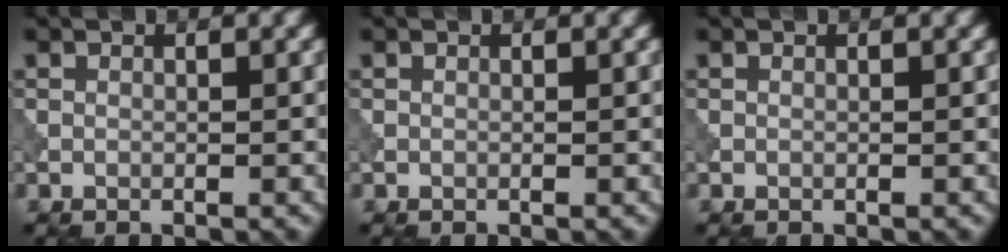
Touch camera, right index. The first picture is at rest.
{"total": 0.0}
{"total": 0.0}